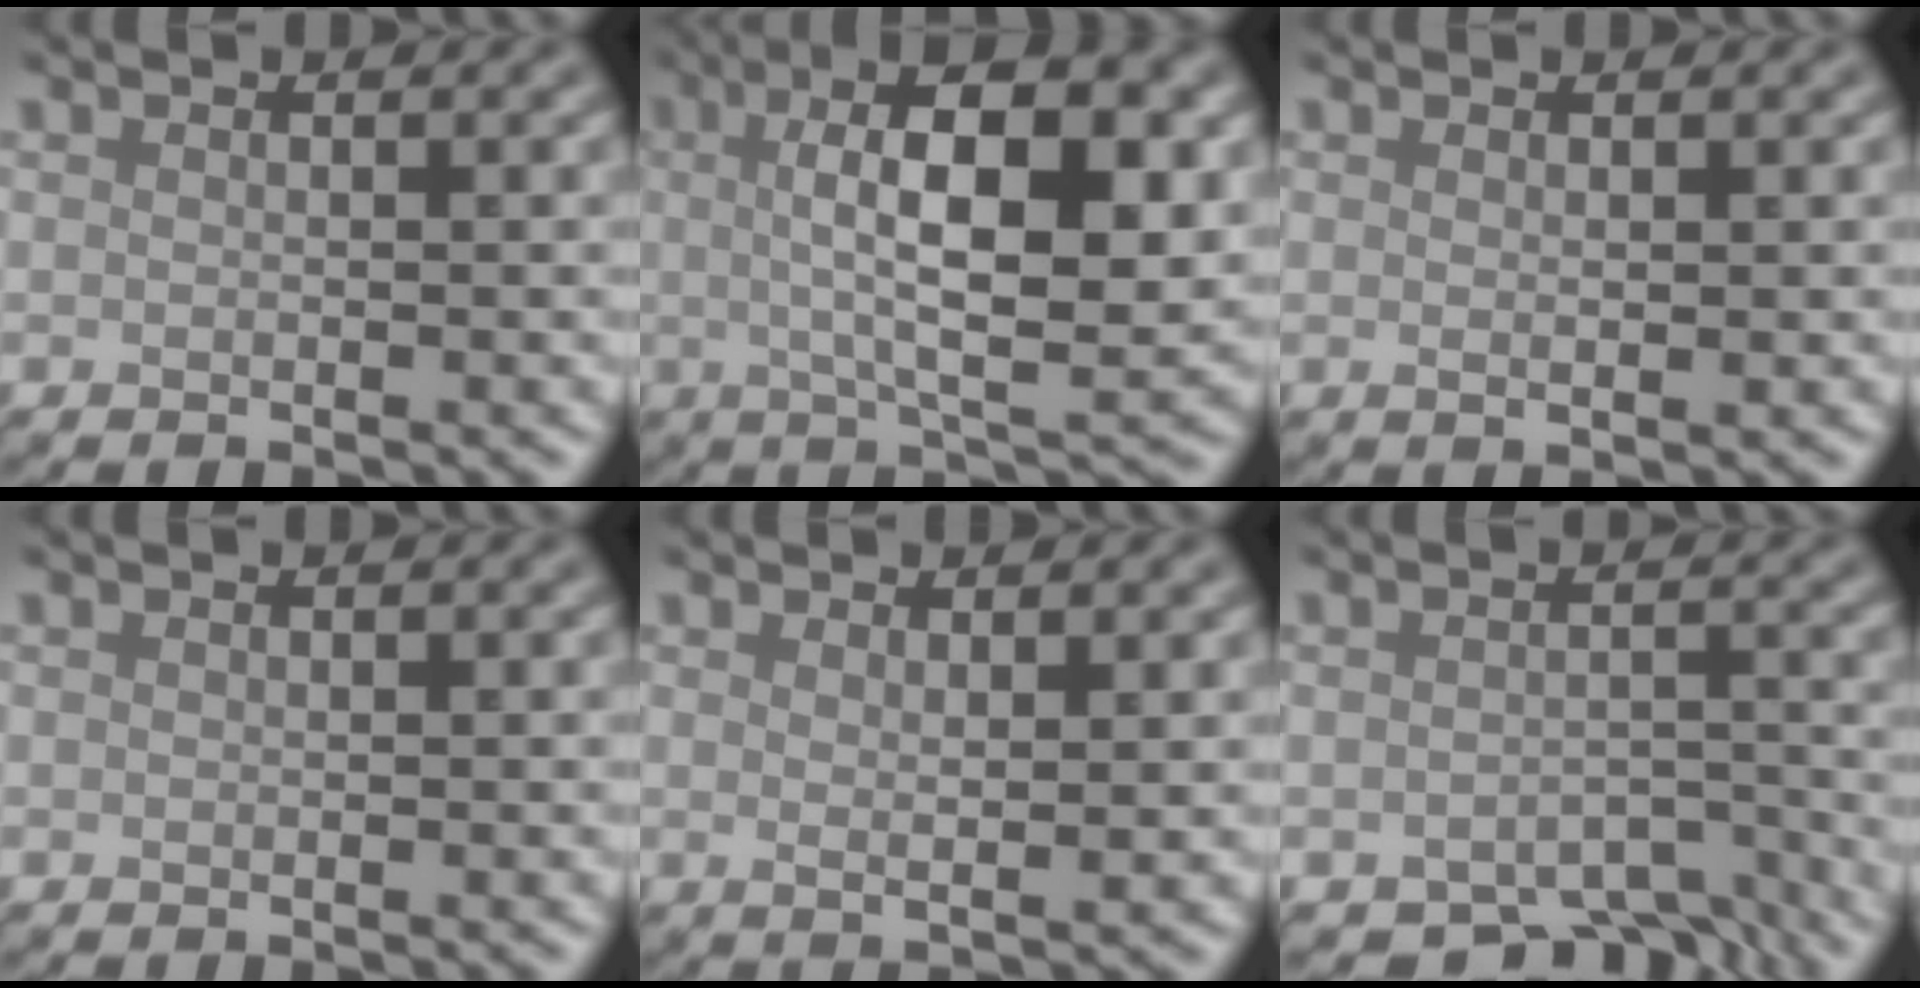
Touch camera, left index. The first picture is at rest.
{"total": 11.1, "force": [2.0, 3.6, 10.3], "torque": [-0.151, 0.009, 0.029]}
{"total": 1.1, "force": [0.4, 0.2, 1.1], "torque": [-0.015, 0.000, 0.004]}
{"total": 0.0}
{"total": 1.7, "force": [0.9, 0.4, 1.4], "torque": [-0.019, -0.004, 0.014]}
{"total": 4.7, "force": [-4.0, 1.7, 1.9], "torque": [-0.022, -0.012, -0.055]}